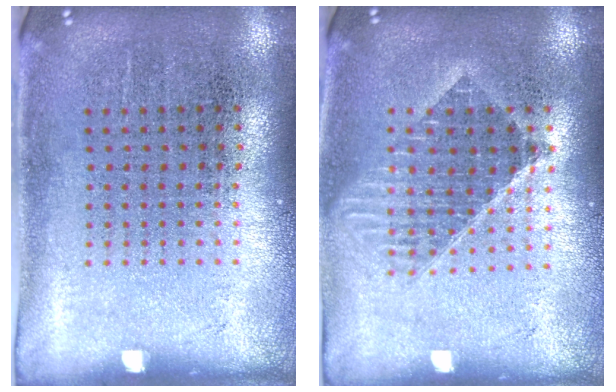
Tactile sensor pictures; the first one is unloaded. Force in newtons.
{"total": 1.5, "press": 1.3, "slide": 0.8}